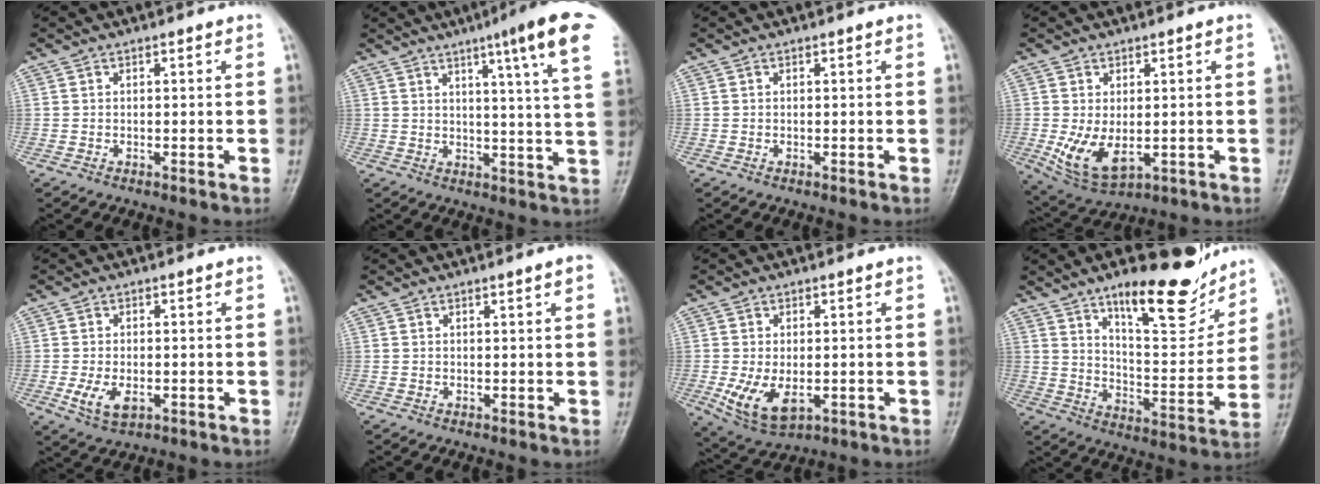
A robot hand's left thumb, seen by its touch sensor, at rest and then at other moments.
{"total": 14.6, "force": [7.8, 0.5, 12.4], "torque": [-0.164, -0.030, 0.089]}
{"total": 0.0}
{"total": 8.3, "force": [-0.9, 4.8, 6.7], "torque": [-0.123, -0.013, 0.003]}
{"total": 5.1, "force": [-1.4, 2.9, 3.9], "torque": [-0.076, -0.006, -0.019]}
{"total": 1.8, "force": [0.9, 0.1, 1.6], "torque": [-0.025, -0.001, 0.012]}
{"total": 8.0, "force": [-1.5, 4.7, 6.3], "torque": [-0.118, -0.014, -0.012]}
{"total": 18.0, "force": [12.5, 5.8, 11.6], "torque": [-0.125, -0.084, 0.201]}